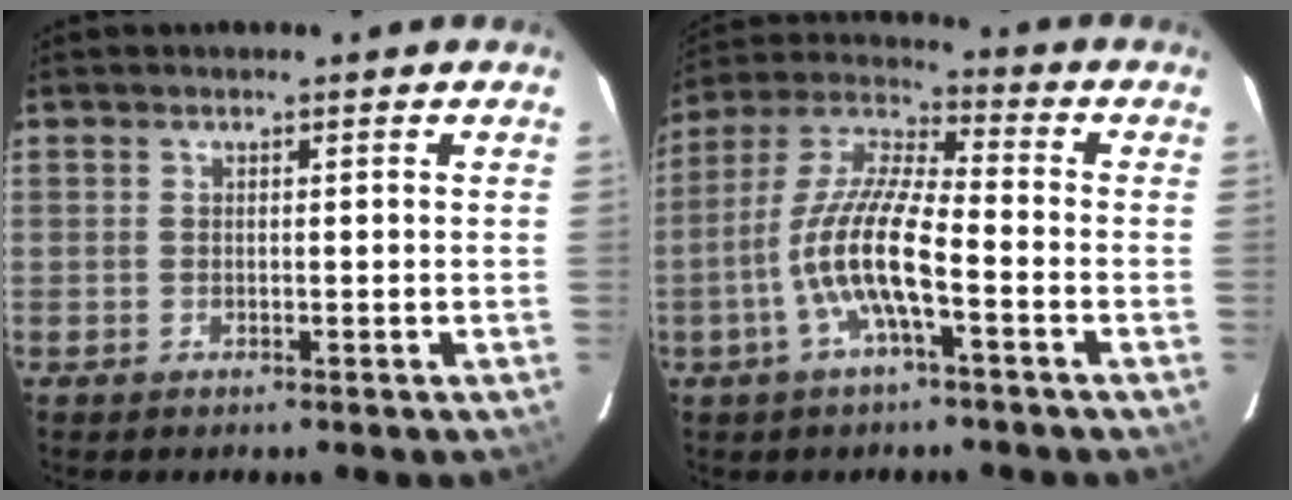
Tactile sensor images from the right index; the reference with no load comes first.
{"total": 12.1, "force": [-4.3, 2.4, 11.0], "torque": [-0.227, 0.000, -0.086]}